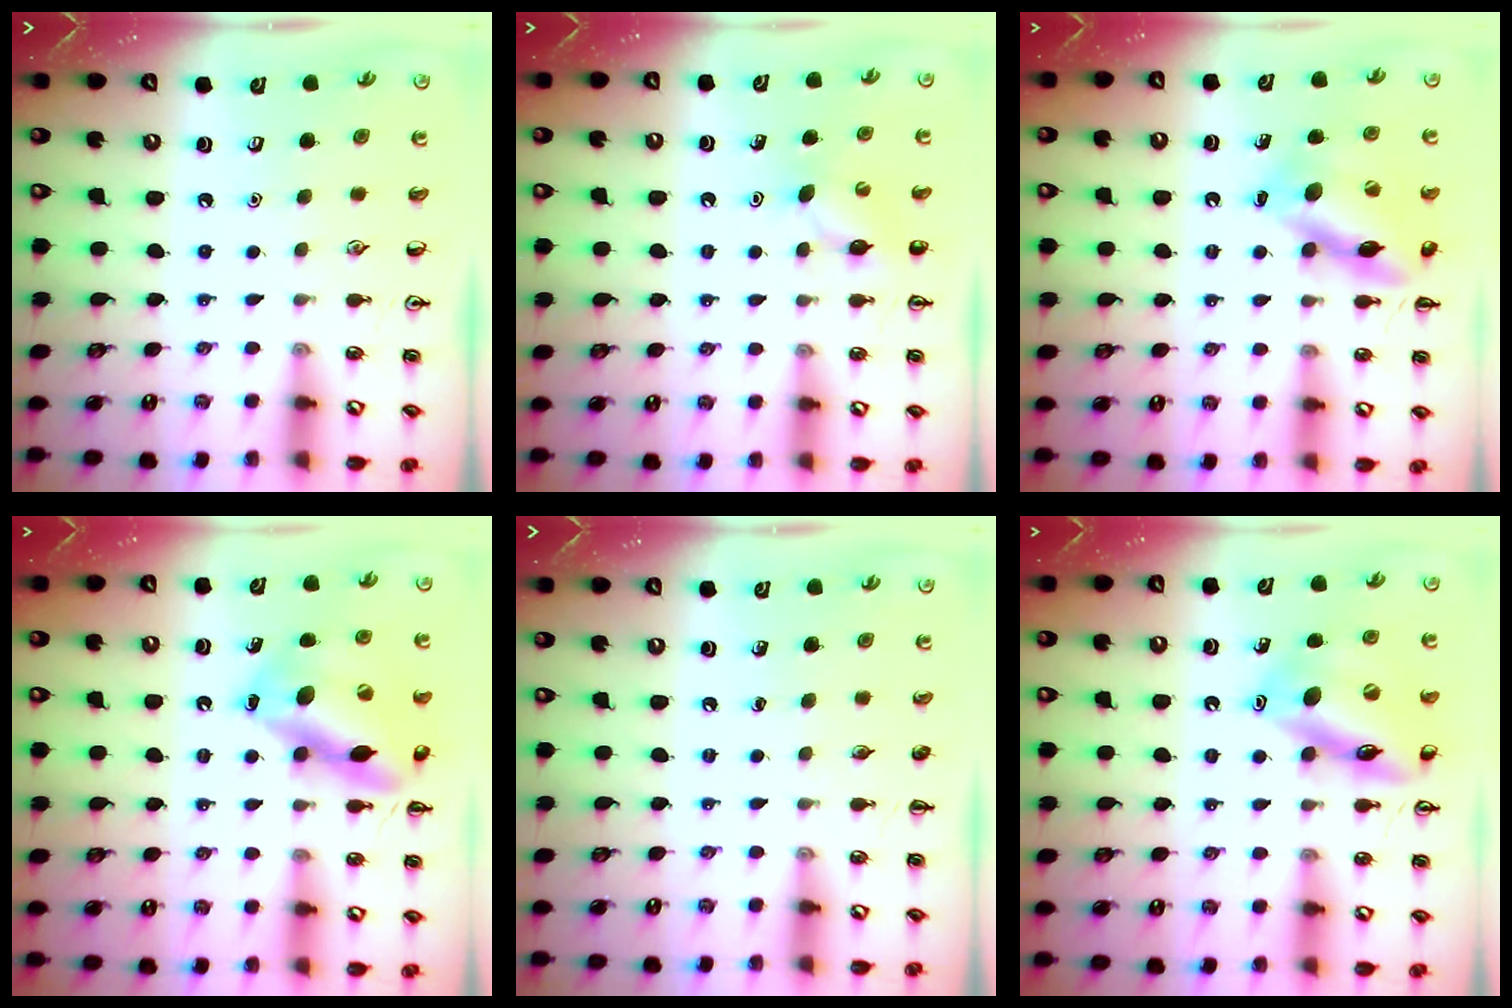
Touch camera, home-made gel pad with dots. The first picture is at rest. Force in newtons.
{"total": 6.3, "press": 6.1, "slide": 1.8}
{"total": 13.0, "press": 13.0, "slide": 1.2}
{"total": 15.7, "press": 15.6, "slide": 1.2}
{"total": 0.0}
{"total": 14.2, "press": 14.1, "slide": 1.1}